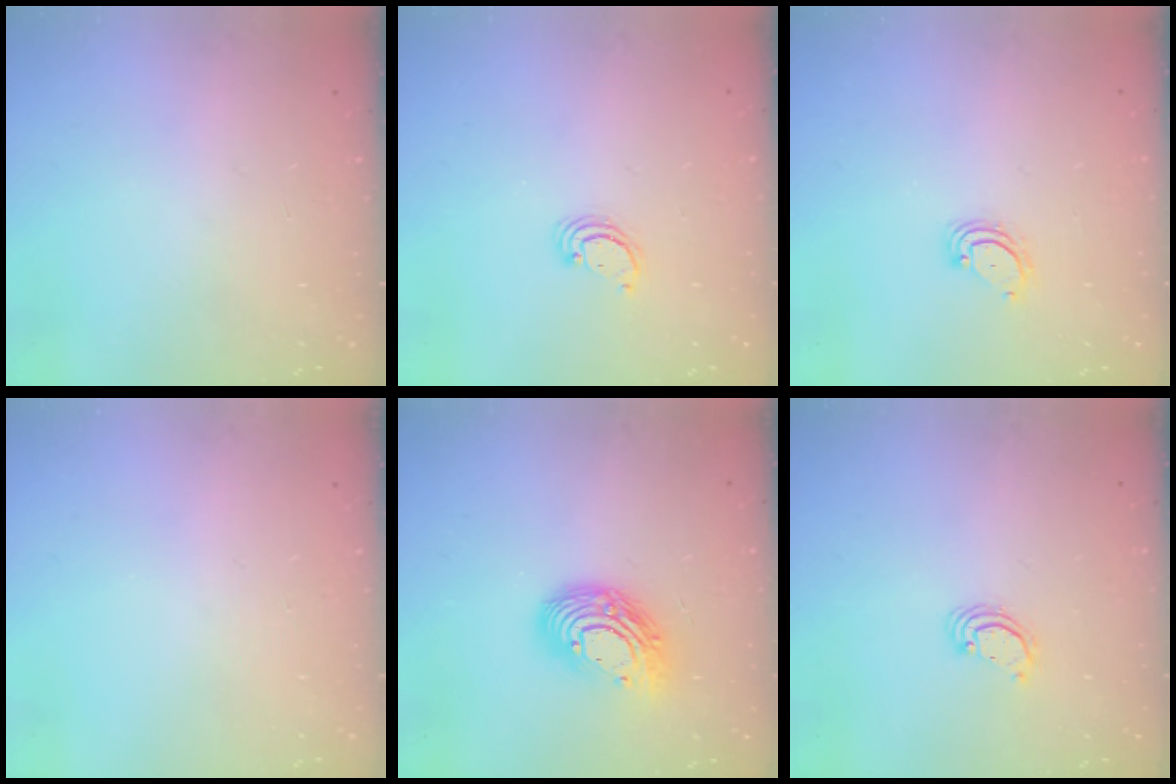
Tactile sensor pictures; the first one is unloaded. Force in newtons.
{"total": 2.6, "press": 2.6, "slide": 0.3}
{"total": 3.2, "press": 3.2, "slide": 0.3}
{"total": 0.0}
{"total": 13.4, "press": 13.4, "slide": 1.0}
{"total": 2.2, "press": 2.2, "slide": 0.2}